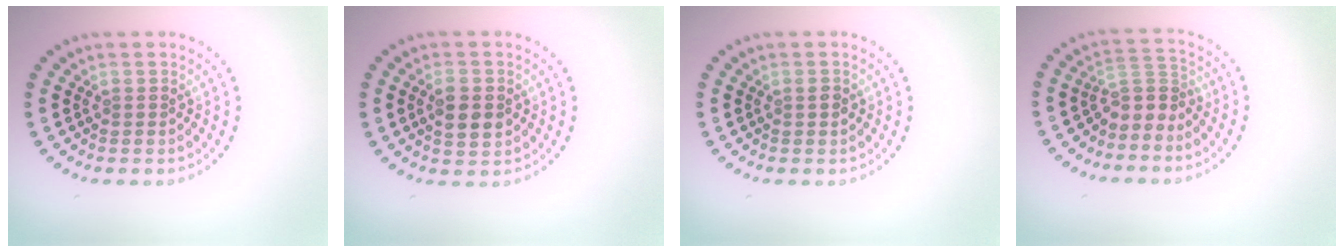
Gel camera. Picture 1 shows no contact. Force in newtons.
{"total": 3.1, "press": 3.1, "slide": 0.3}
{"total": 0.7, "press": 0.7, "slide": 0.1}
{"total": 2.5, "press": 1.8, "slide": 1.7}